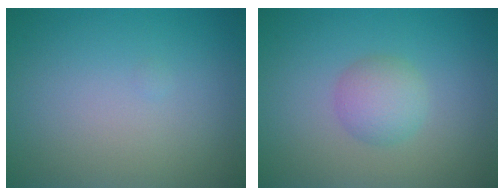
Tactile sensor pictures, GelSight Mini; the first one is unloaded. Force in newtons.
{"total": 2.5, "press": 2.5, "slide": 0.1}